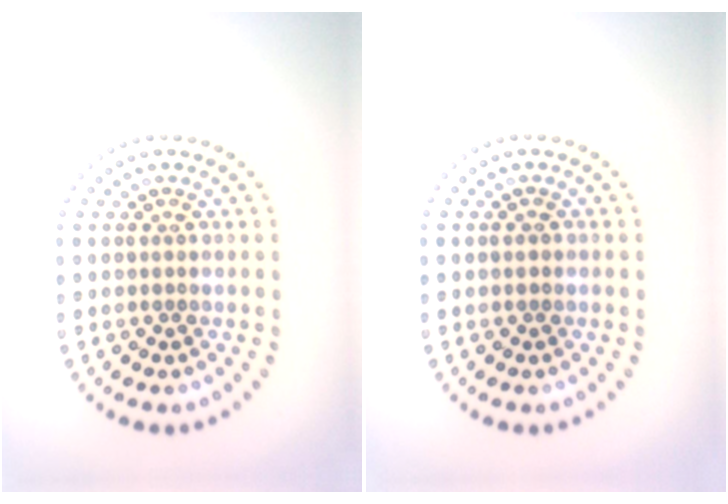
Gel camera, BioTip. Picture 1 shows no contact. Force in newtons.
{"total": 0.8, "press": 0.8, "slide": 0.1}